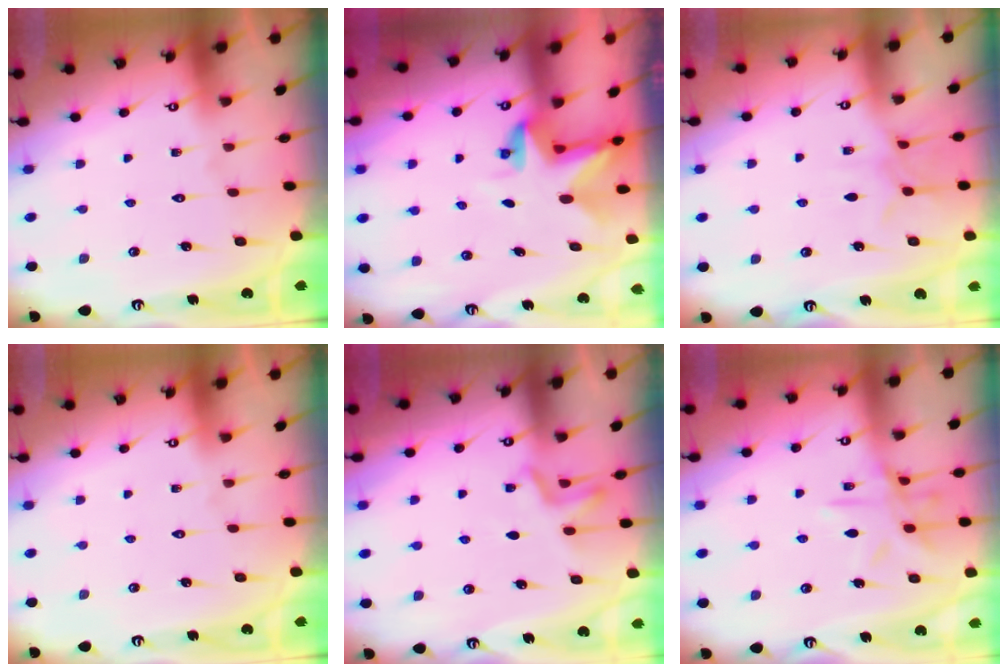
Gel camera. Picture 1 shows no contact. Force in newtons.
{"total": 3.3, "press": 3.3, "slide": 0.2}
{"total": 6.7, "press": 6.7, "slide": 0.8}
{"total": 0.0}
{"total": 4.6, "press": 4.3, "slide": 1.4}
{"total": 11.1, "press": 11.1, "slide": 0.8}